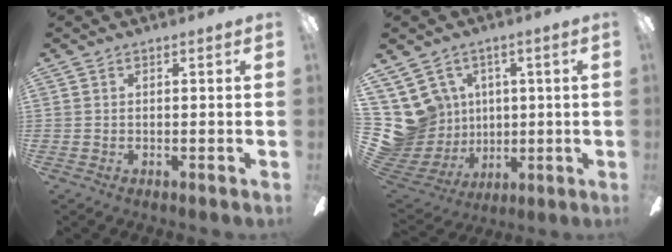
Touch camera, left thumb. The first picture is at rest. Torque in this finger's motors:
{"motor_torque": [0.38, -0.23, -0.85, -0.31, -0.04]}